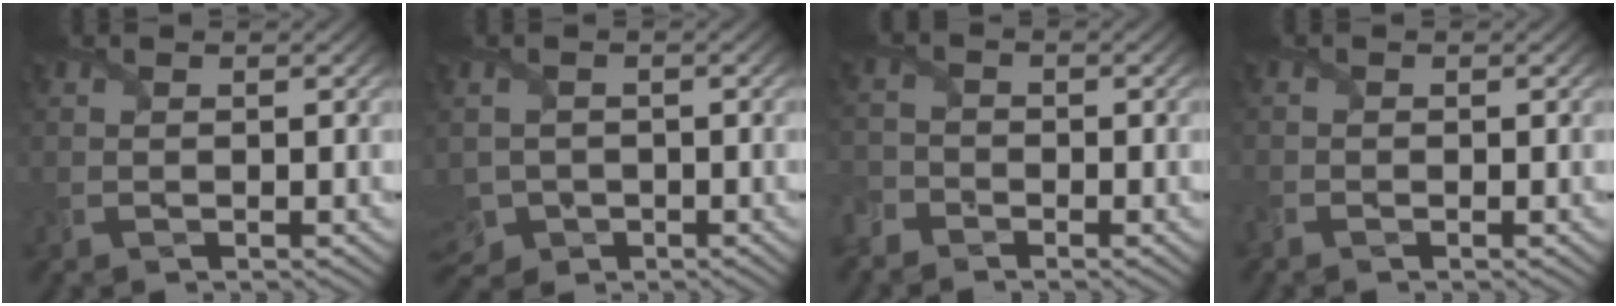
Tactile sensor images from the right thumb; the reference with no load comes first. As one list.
[{"total": 3.6, "force": [-1.6, 3.0, 1.1], "torque": [-0.035, -0.017, -0.033]}, {"total": 3.1, "force": [-2.6, 1.6, 0.7], "torque": [-0.026, -0.008, -0.070]}, {"total": 1.4, "force": [-1.2, 0.5, 0.4], "torque": [-0.016, -0.010, -0.031]}]